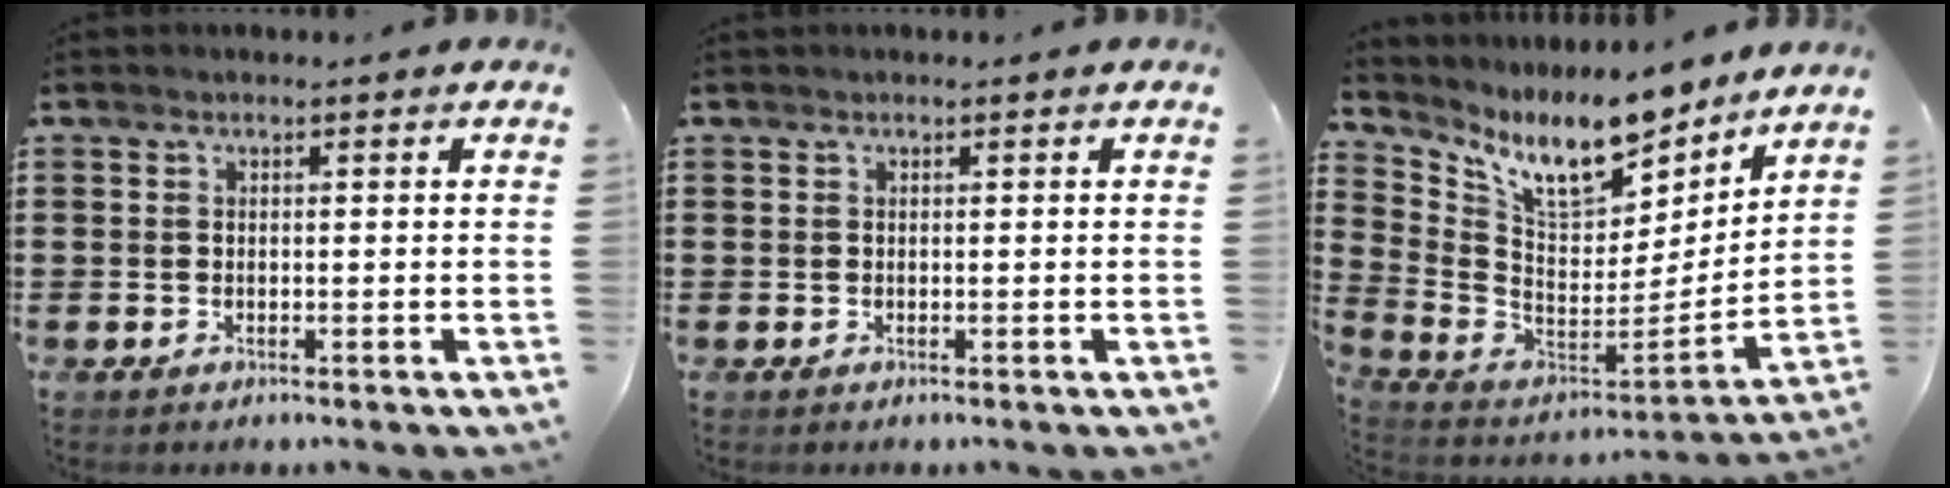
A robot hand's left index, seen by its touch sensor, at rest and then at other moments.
{"total": 0.0}
{"total": 12.0, "force": [8.7, 4.1, 7.1], "torque": [-0.157, -0.050, 0.153]}